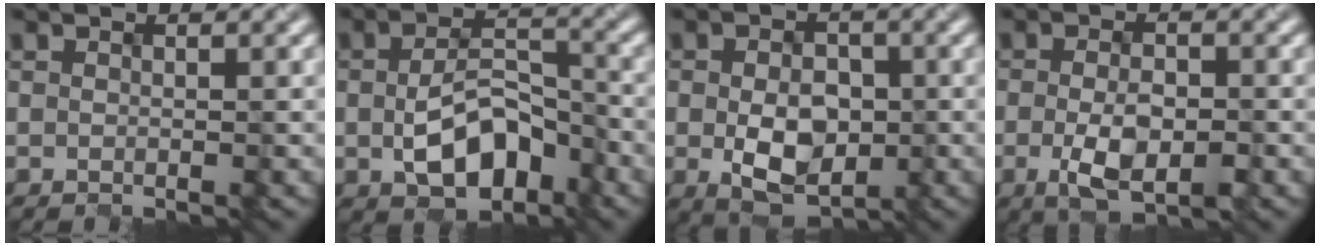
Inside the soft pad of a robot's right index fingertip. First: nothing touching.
{"total": 6.4, "force": [-2.0, 3.8, 4.8], "torque": [-0.089, -0.002, -0.028]}
{"total": 5.7, "force": [-1.4, 3.7, 4.2], "torque": [-0.084, -0.006, -0.019]}
{"total": 4.3, "force": [-1.6, 1.9, 3.6], "torque": [-0.071, -0.007, -0.022]}